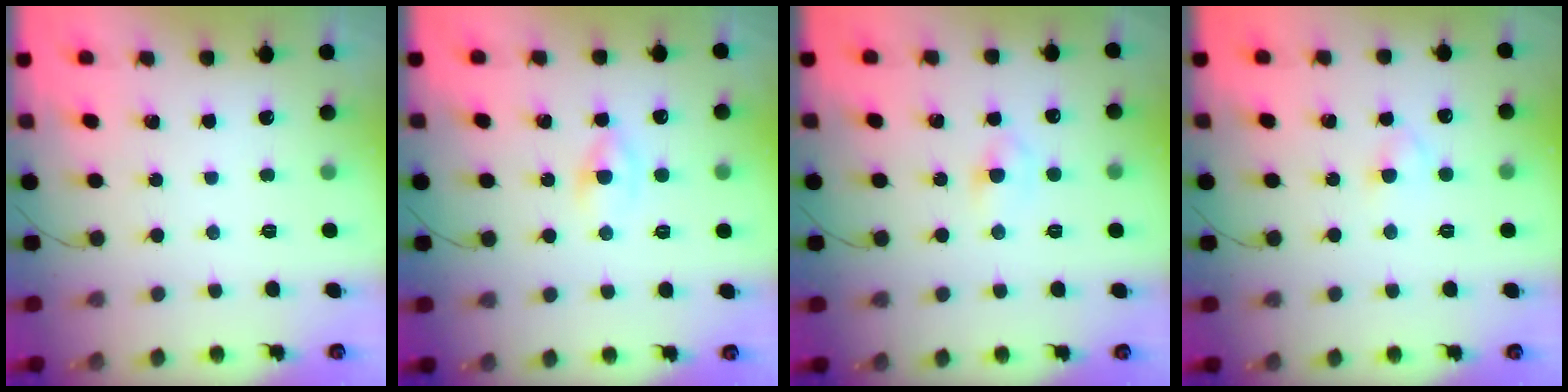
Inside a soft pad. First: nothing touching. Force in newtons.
{"total": 1.8, "press": 1.5, "slide": 1.0}
{"total": 2.4, "press": 2.1, "slide": 1.0}
{"total": 2.5, "press": 2.3, "slide": 1.0}